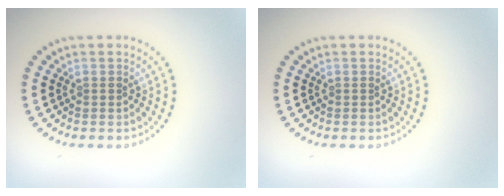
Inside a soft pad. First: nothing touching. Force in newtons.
{"total": 0.0}